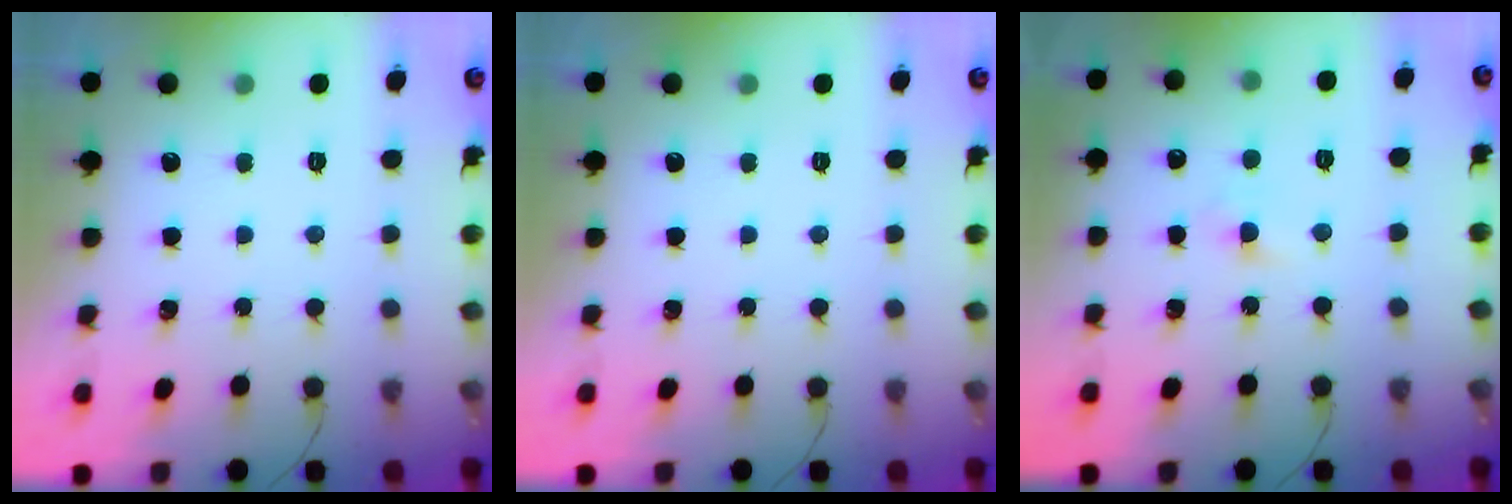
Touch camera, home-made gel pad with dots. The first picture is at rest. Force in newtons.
{"total": 0.0}
{"total": 2.6, "press": 2.3, "slide": 1.1}